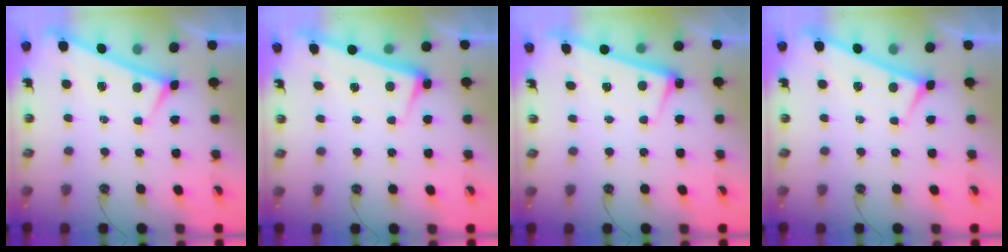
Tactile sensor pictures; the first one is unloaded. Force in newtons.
{"total": 2.8, "press": 2.6, "slide": 1.0}
{"total": 2.8, "press": 2.6, "slide": 0.9}
{"total": 0.0}